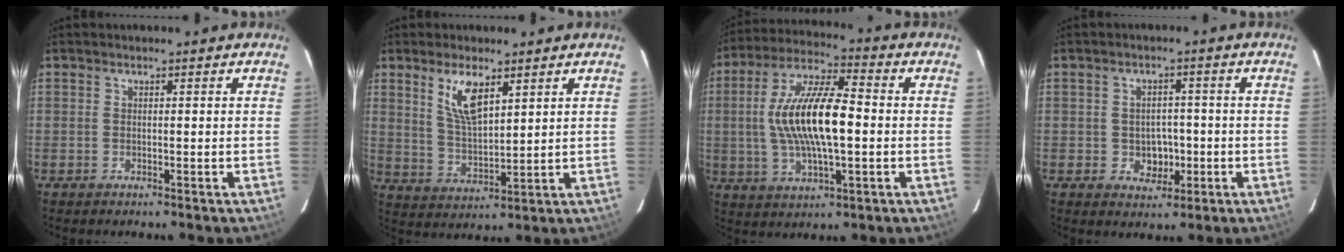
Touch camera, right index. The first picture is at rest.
{"total": 7.9, "force": [4.3, 2.8, 6.0], "torque": [-0.110, -0.004, 0.092]}
{"total": 15.8, "force": [-0.3, 4.9, 15.0], "torque": [-0.293, 0.011, -0.007]}
{"total": 4.5, "force": [-1.0, 4.0, 1.9], "torque": [-0.039, 0.010, 0.001]}